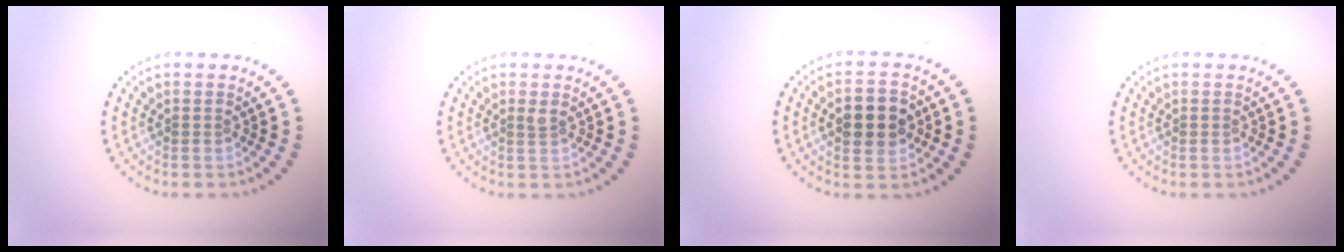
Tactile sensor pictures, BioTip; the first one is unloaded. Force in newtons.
{"total": 0.7, "press": 0.5, "slide": 0.5}
{"total": 4.6, "press": 4.6, "slide": 0.2}
{"total": 0.0}